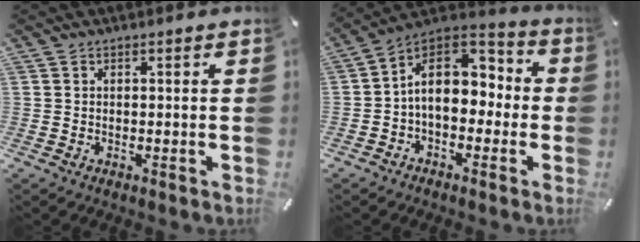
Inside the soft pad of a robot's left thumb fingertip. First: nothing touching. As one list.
[{"total": 12.9, "force": [0.3, 9.7, 8.5], "torque": [-0.144, 0.004, 0.003]}]